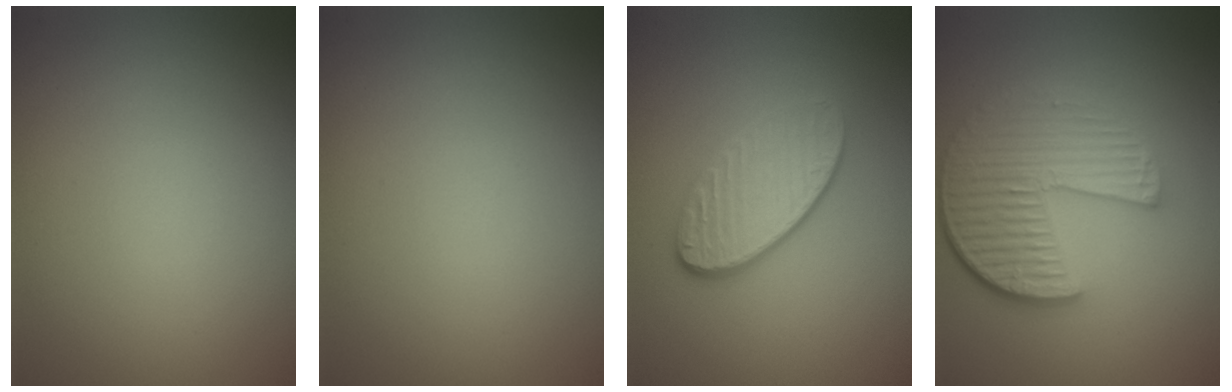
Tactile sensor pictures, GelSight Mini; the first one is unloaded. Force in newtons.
{"total": 0.0}
{"total": 4.1, "press": 3.0, "slide": 2.7}
{"total": 6.3, "press": 4.5, "slide": 4.4}